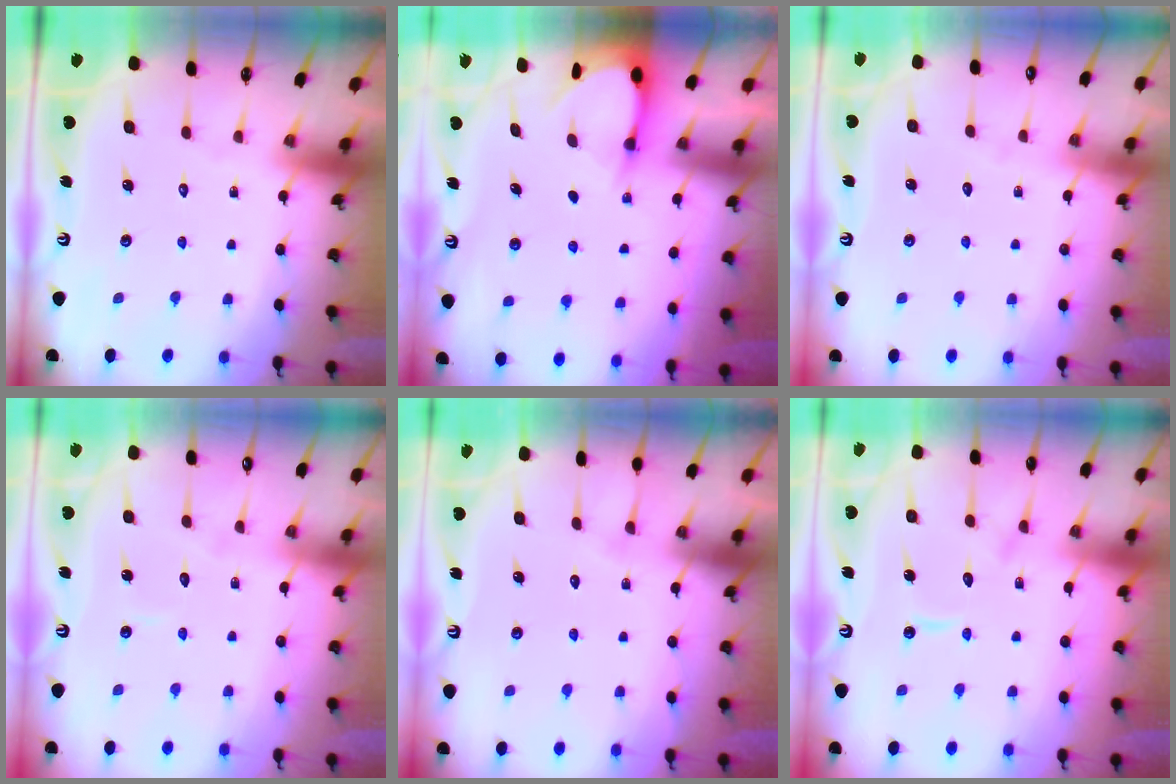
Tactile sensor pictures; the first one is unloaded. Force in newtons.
{"total": 3.2, "press": 3.2, "slide": 0.4}
{"total": 2.6, "press": 2.6, "slide": 0.2}
{"total": 3.9, "press": 3.9, "slide": 0.2}
{"total": 4.4, "press": 4.4, "slide": 0.5}
{"total": 9.9, "press": 9.9, "slide": 1.0}